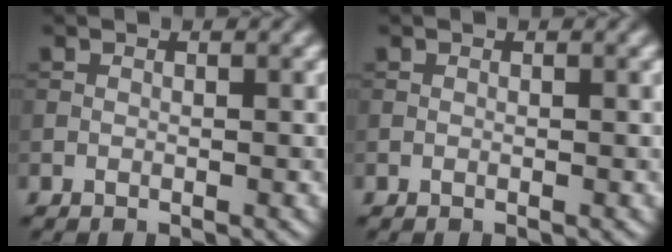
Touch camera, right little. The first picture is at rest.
{"total": 0.0}